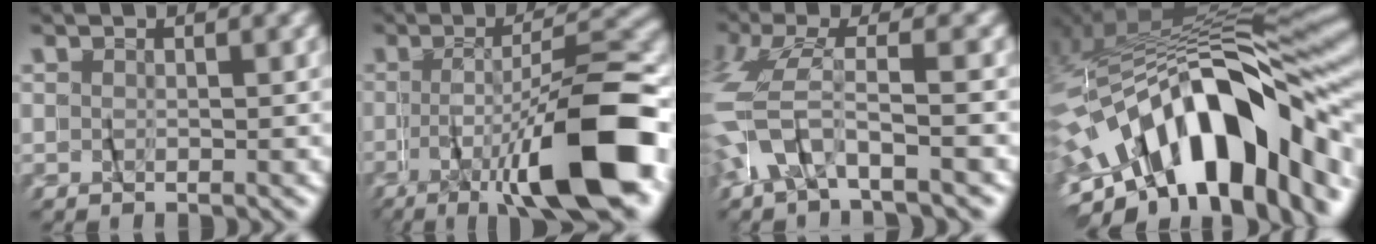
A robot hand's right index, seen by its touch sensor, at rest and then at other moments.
{"total": 10.8, "force": [-5.9, 0.1, 9.0], "torque": [-0.124, -0.003, -0.088]}
{"total": 4.2, "force": [-3.4, 0.5, 2.3], "torque": [-0.099, -0.012, -0.057]}
{"total": 13.6, "force": [-5.1, 6.1, 11.0], "torque": [-0.195, 0.009, -0.076]}